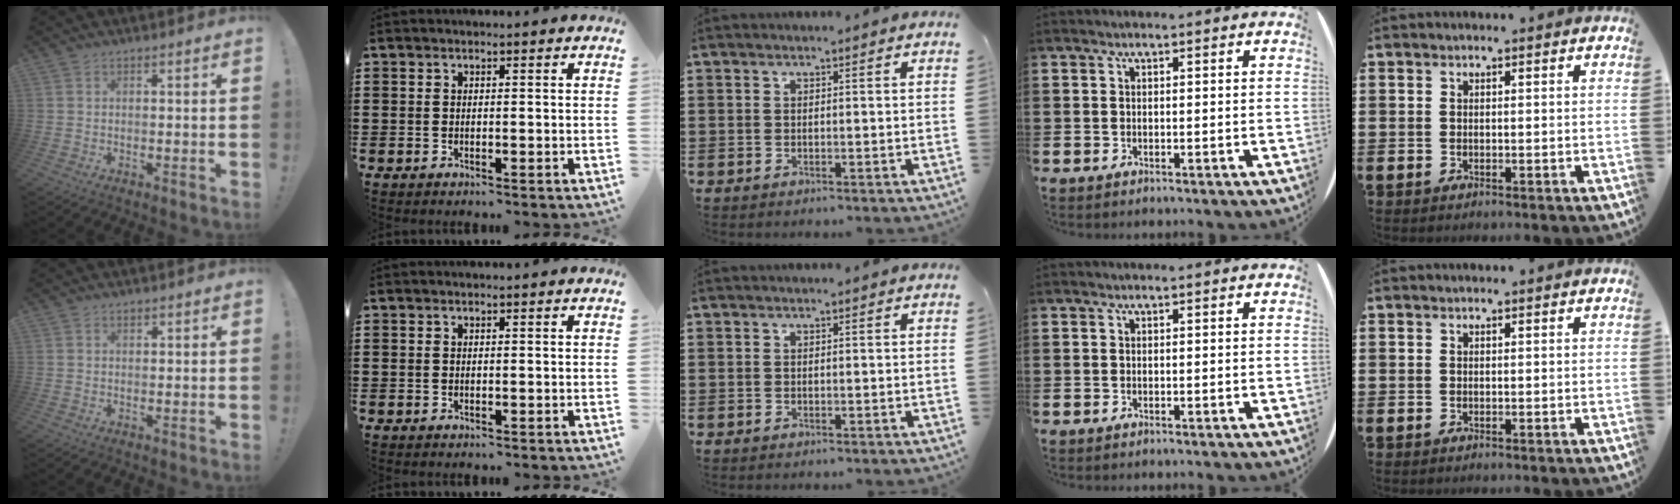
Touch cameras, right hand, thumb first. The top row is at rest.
{"thumb": {"total": 0.8, "force": [0.5, 0.5, 0.2], "torque": [0.001, -0.001, 0.009]}}